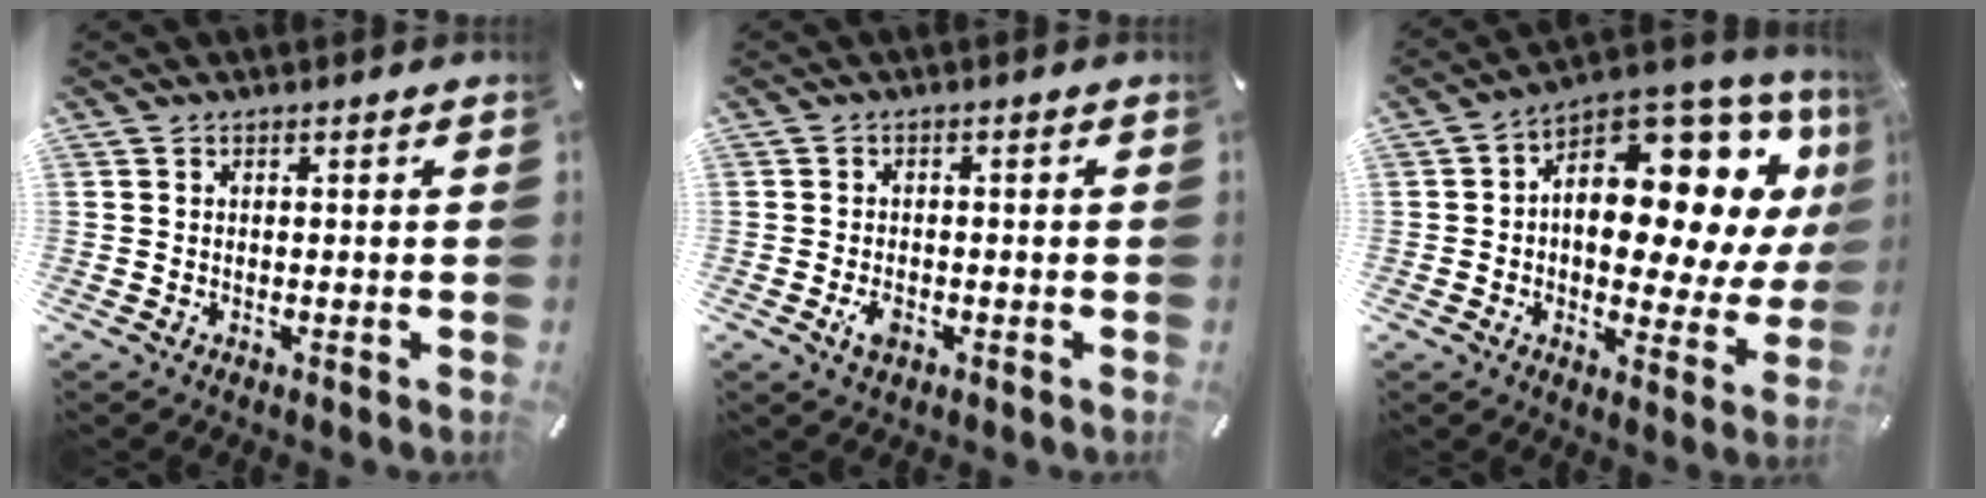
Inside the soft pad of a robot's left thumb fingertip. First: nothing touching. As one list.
[{"total": 3.1, "force": [-1.2, 1.9, 2.1], "torque": [-0.051, 0.000, -0.024]}, {"total": 14.5, "force": [5.8, 8.7, 10.1], "torque": [-0.134, -0.074, 0.095]}]